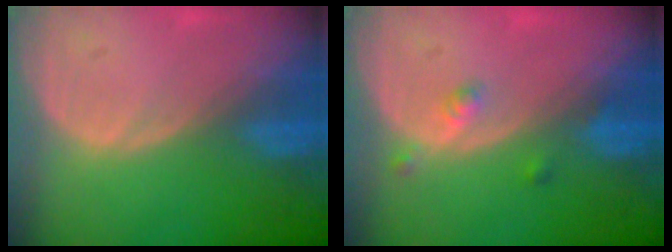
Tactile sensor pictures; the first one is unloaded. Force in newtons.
{"total": 2.2, "press": 1.8, "slide": 1.3}